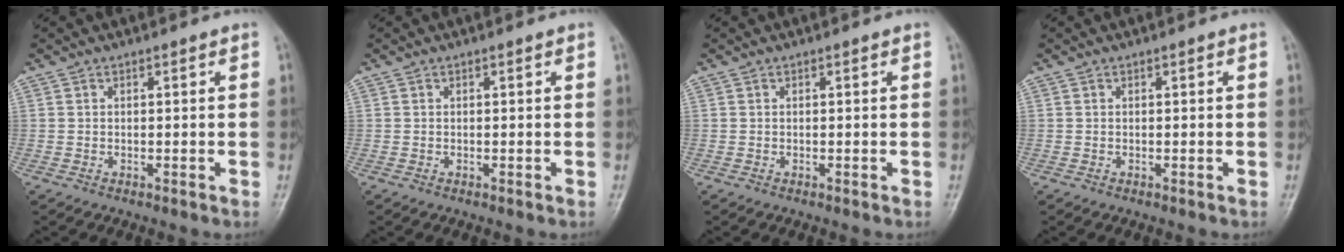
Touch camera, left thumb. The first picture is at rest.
{"total": 0.0}
{"total": 0.0}
{"total": 0.0}